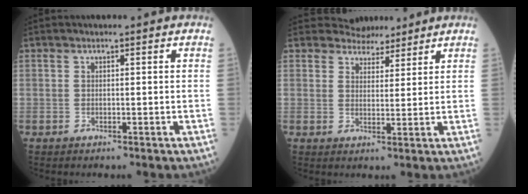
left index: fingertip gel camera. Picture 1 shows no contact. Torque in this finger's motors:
{"motor_torque": [0.79, -0.94, 0.05, 0.02]}